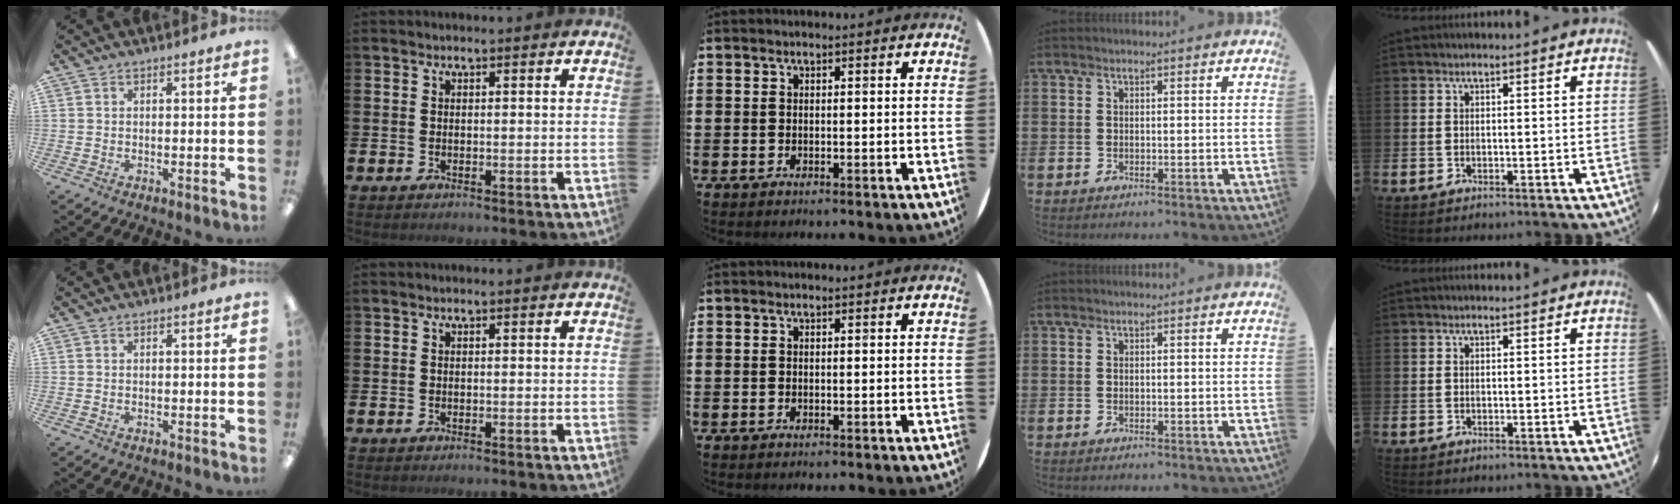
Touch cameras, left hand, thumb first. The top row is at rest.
{}